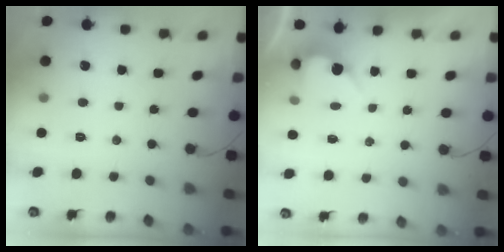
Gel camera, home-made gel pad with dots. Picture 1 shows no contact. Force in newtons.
{"total": 2.5, "press": 2.5, "slide": 0.2}